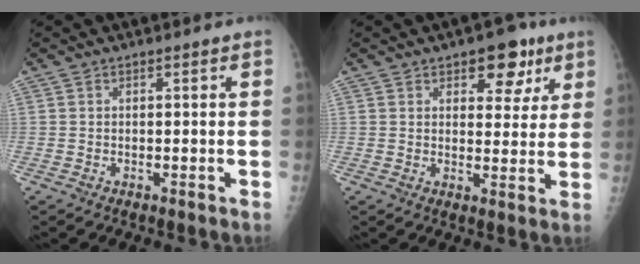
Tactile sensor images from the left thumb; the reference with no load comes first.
{"total": 8.1, "force": [4.5, 4.7, 4.8], "torque": [-0.021, -0.016, 0.056]}